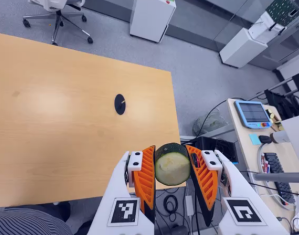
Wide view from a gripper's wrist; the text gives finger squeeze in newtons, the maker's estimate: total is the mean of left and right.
{"total": 14.0, "left": 13.2, "right": 14.8}